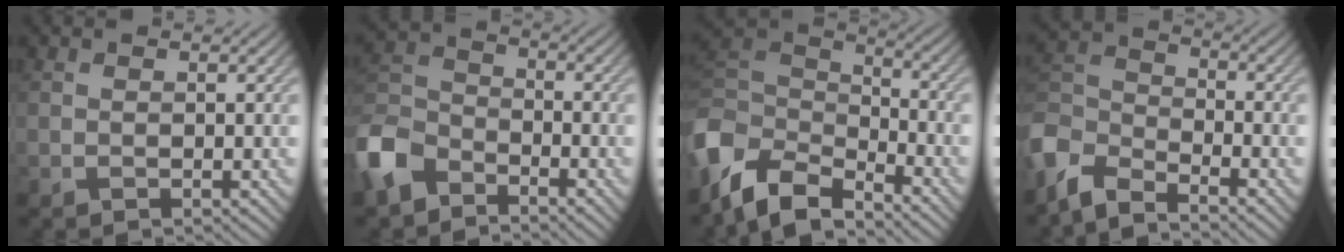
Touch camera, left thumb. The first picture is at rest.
{"total": 8.2, "force": [-5.5, 4.5, 4.0], "torque": [-0.101, -0.004, -0.140]}
{"total": 8.0, "force": [-5.1, 4.4, 4.3], "torque": [-0.103, 0.006, -0.112]}
{"total": 7.1, "force": [-5.8, 2.3, 3.3], "torque": [-0.079, -0.003, -0.136]}